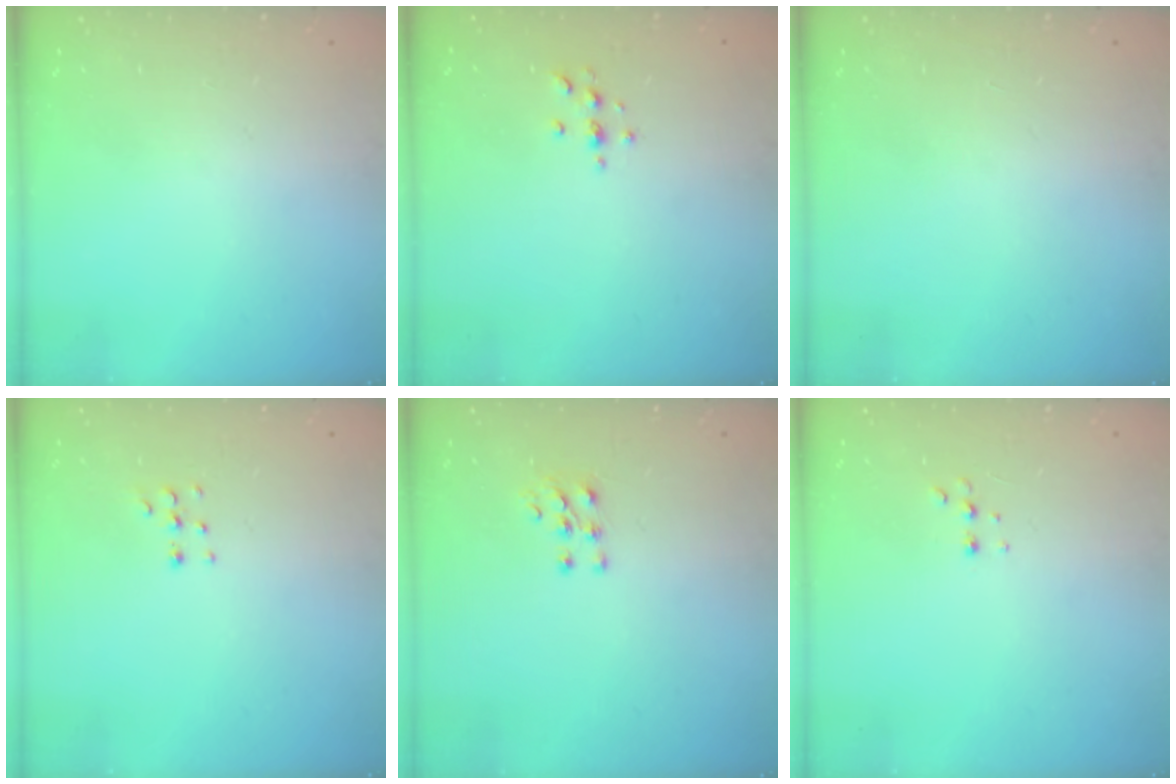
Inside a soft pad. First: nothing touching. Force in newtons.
{"total": 3.4, "press": 3.4, "slide": 0.4}
{"total": 0.0}
{"total": 3.9, "press": 3.8, "slide": 1.0}
{"total": 5.5, "press": 5.4, "slide": 1.1}
{"total": 3.4, "press": 3.3, "slide": 0.8}